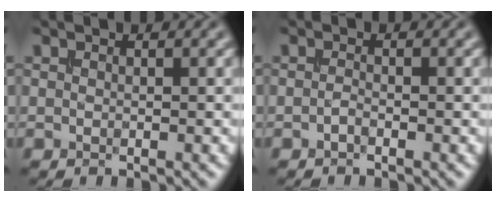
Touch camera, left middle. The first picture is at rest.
{"total": 0.6, "force": [-0.5, 0.1, 0.3], "torque": [-0.011, 0.001, -0.011]}